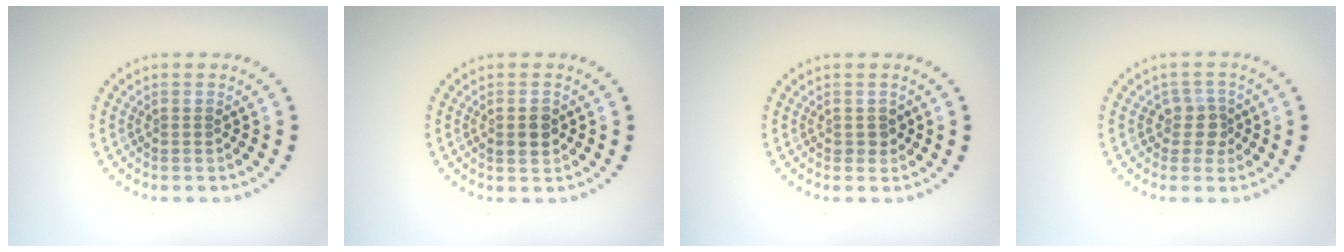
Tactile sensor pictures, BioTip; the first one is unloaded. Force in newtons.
{"total": 1.8, "press": 1.7, "slide": 0.1}
{"total": 0.8, "press": 0.8, "slide": 0.2}
{"total": 2.0, "press": 1.6, "slide": 1.3}